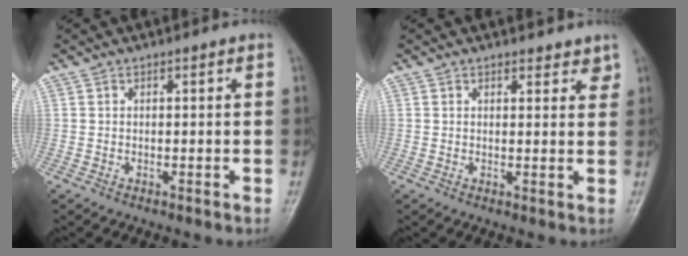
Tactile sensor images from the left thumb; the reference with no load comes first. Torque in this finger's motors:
{"motor_torque": [-0.42, 0.21, 0.02, -0.03, 0.02]}